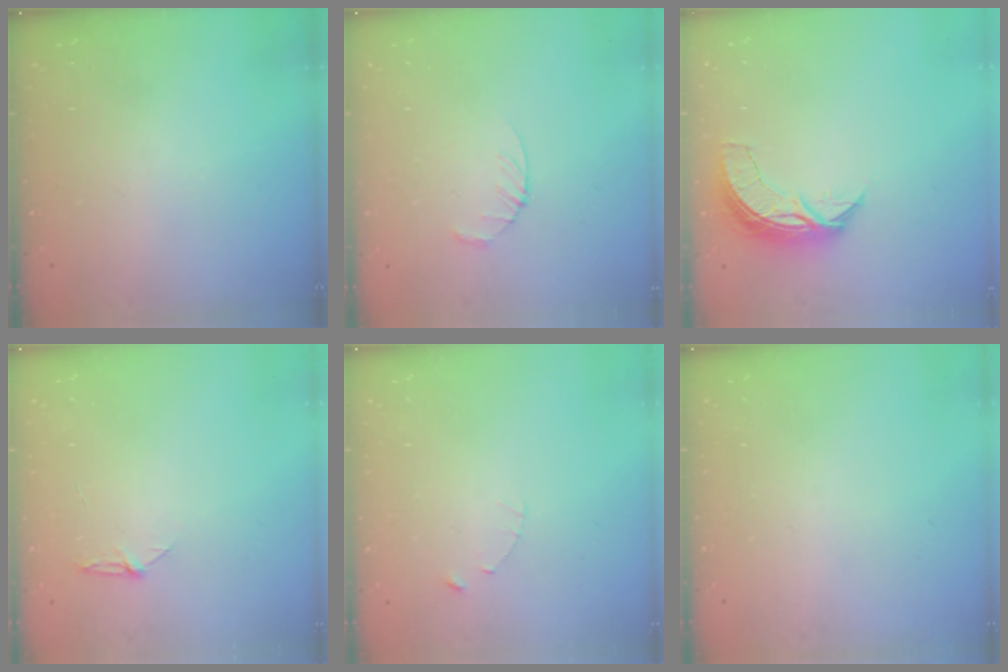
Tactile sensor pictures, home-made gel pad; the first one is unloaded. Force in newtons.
{"total": 3.2, "press": 3.1, "slide": 0.4}
{"total": 7.4, "press": 7.3, "slide": 0.5}
{"total": 3.9, "press": 3.9, "slide": 0.5}
{"total": 1.2, "press": 1.1, "slide": 0.2}
{"total": 0.0}